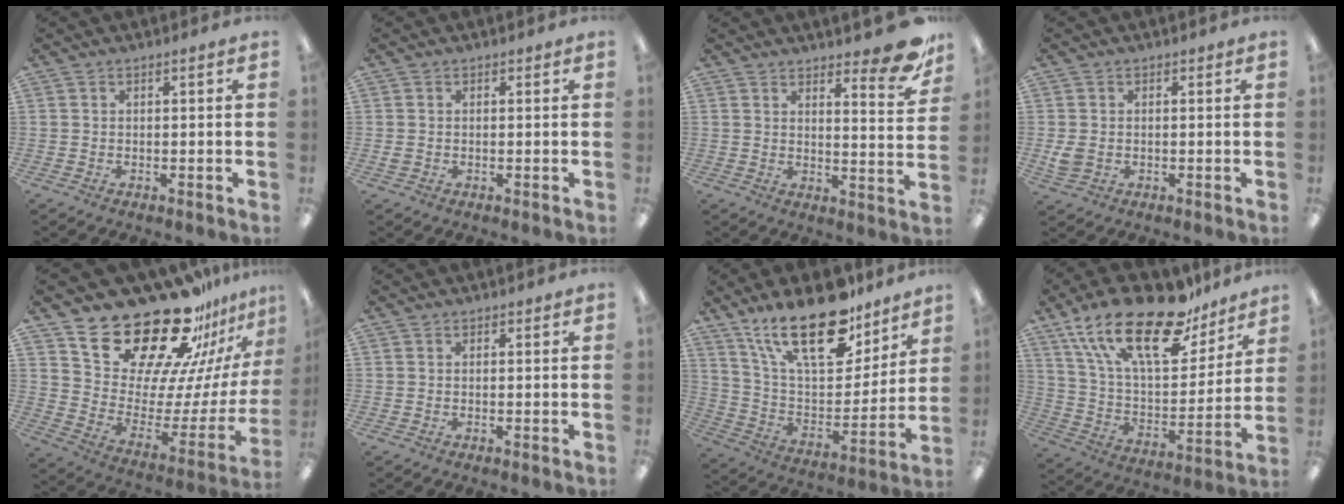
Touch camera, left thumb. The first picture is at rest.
{"total": 1.2, "force": [0.1, 1.1, 0.4], "torque": [-0.007, 0.005, 0.000]}
{"total": 10.3, "force": [8.3, 2.6, 5.5], "torque": [-0.057, -0.061, 0.139]}
{"total": 3.8, "force": [0.0, 3.2, 1.9], "torque": [-0.016, 0.000, 0.001]}
{"total": 26.7, "force": [21.4, 11.1, 11.4], "torque": [-0.173, -0.163, 0.383]}
{"total": 0.0}
{"total": 24.2, "force": [16.9, 10.0, 14.2], "torque": [-0.252, -0.098, 0.295]}
{"total": 25.8, "force": [17.0, 10.8, 16.1], "torque": [-0.279, -0.095, 0.291]}